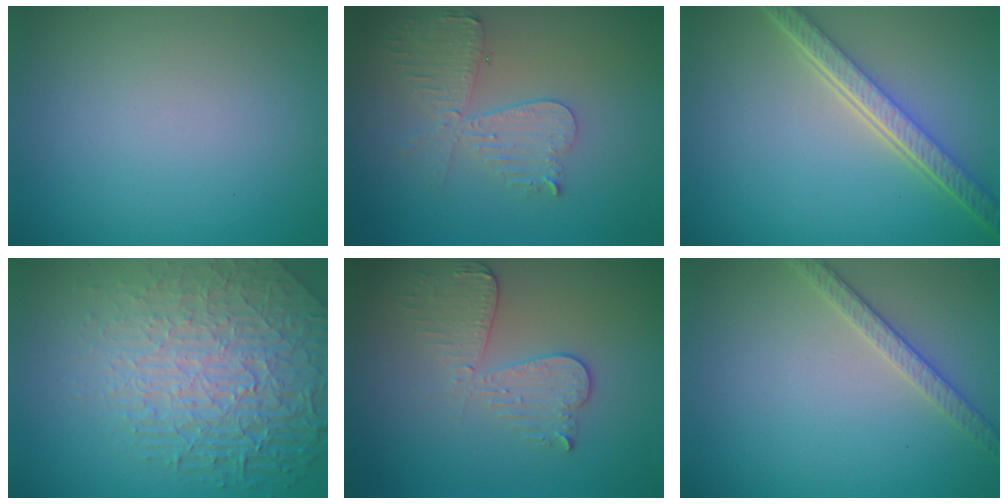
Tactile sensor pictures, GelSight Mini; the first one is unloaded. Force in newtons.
{"total": 4.4, "press": 3.8, "slide": 2.1}
{"total": 5.6, "press": 4.0, "slide": 3.9}
{"total": 8.6, "press": 5.8, "slide": 6.3}
{"total": 3.4, "press": 3.0, "slide": 1.5}
{"total": 2.6, "press": 2.5, "slide": 0.8}